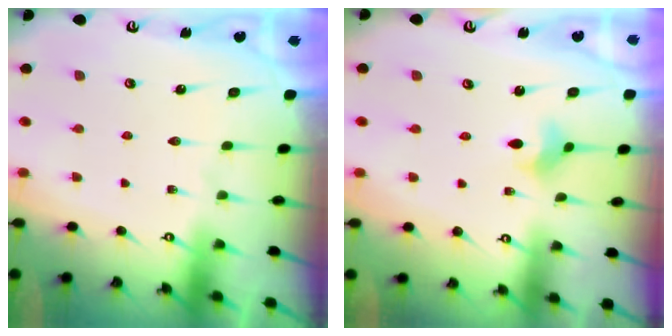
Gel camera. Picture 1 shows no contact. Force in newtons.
{"total": 2.8, "press": 2.8, "slide": 0.2}